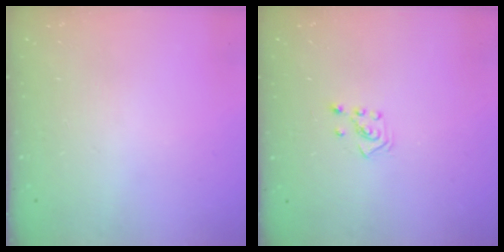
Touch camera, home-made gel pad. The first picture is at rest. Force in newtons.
{"total": 2.3, "press": 2.2, "slide": 0.7}